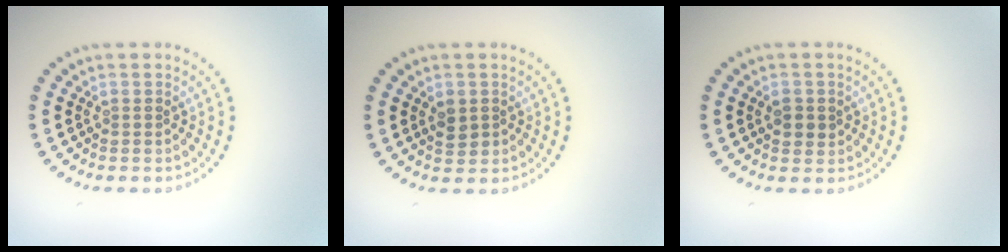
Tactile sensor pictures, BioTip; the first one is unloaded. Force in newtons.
{"total": 1.7, "press": 1.7, "slide": 0.1}
{"total": 1.7, "press": 1.7, "slide": 0.2}